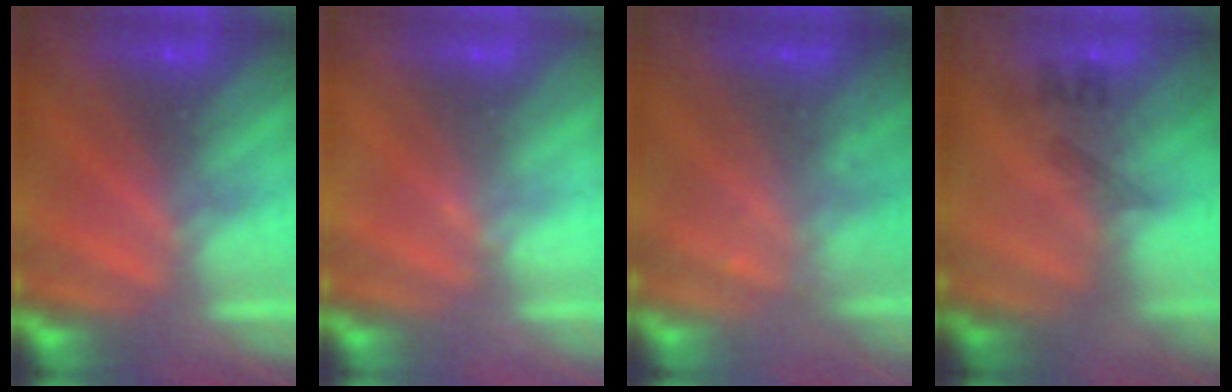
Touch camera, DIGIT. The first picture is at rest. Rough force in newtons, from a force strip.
{"total": 2.1}
{"total": 2.2}
{"total": 2.3}